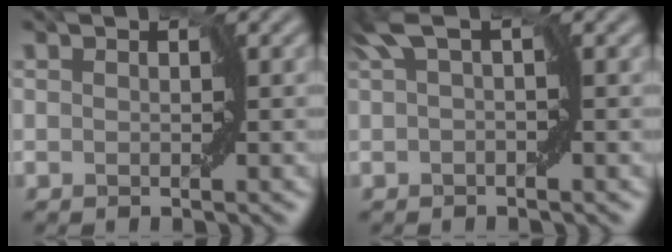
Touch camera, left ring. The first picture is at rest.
{"total": 2.7, "force": [1.1, 0.5, 2.5], "torque": [-0.051, 0.008, 0.010]}